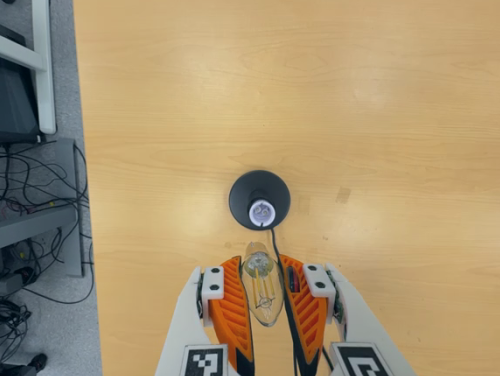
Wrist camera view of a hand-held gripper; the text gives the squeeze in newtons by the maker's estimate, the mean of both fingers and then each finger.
{"total": 22.3, "left": 24.9, "right": 19.7}